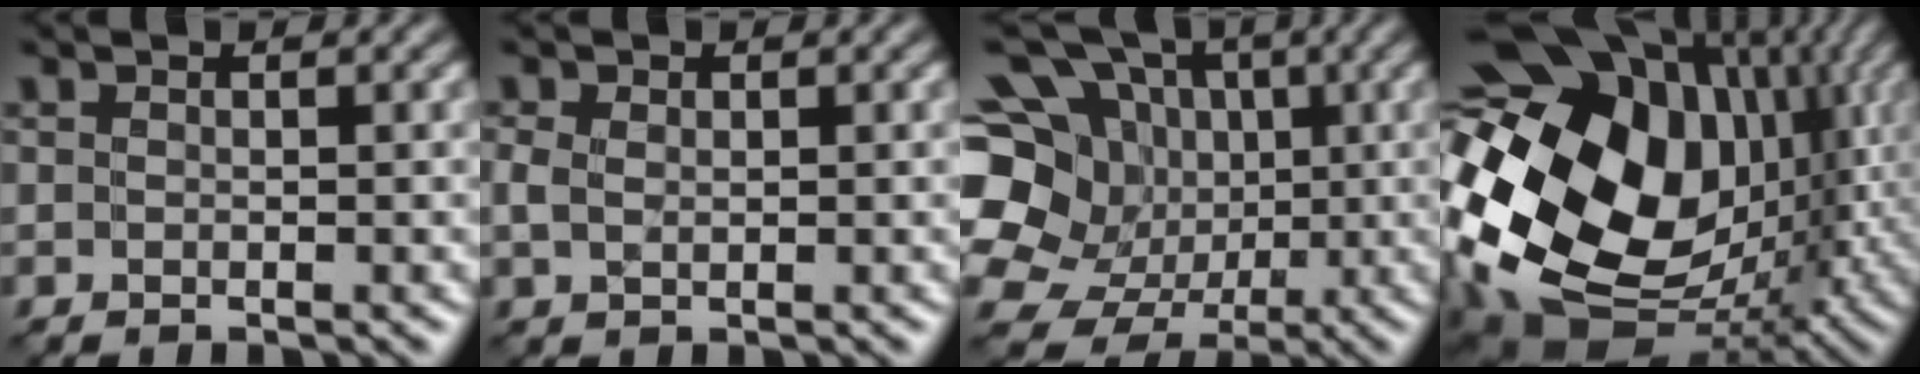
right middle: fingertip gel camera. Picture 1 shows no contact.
{"total": 1.6, "force": [0.3, 1.3, 1.0], "torque": [-0.025, 0.004, 0.006]}
{"total": 17.1, "force": [-0.4, 15.4, 7.3], "torque": [-0.189, 0.018, -0.021]}
{"total": 19.5, "force": [1.9, 14.4, 13.0], "torque": [-0.249, -0.003, 0.057]}